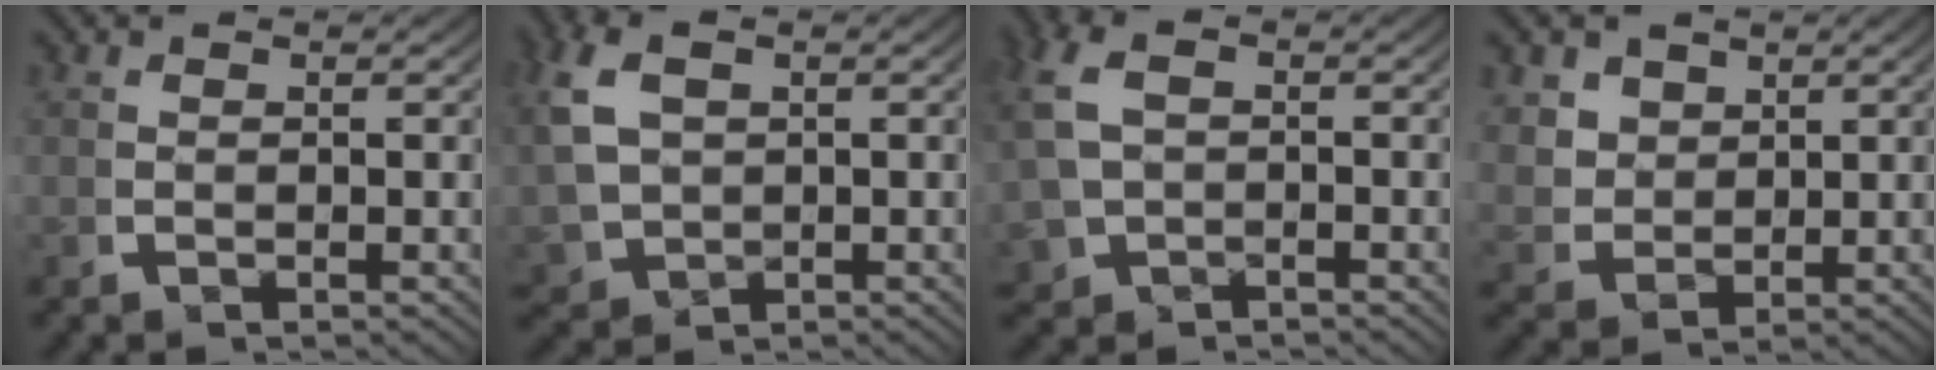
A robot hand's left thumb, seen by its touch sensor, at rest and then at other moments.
{"total": 4.4, "force": [1.0, 3.2, 2.9], "torque": [-0.080, -0.010, 0.034]}
{"total": 3.6, "force": [-0.4, 2.6, 2.5], "torque": [-0.078, -0.012, 0.006]}
{"total": 4.2, "force": [1.9, 3.2, 2.0], "torque": [-0.046, -0.021, 0.048]}